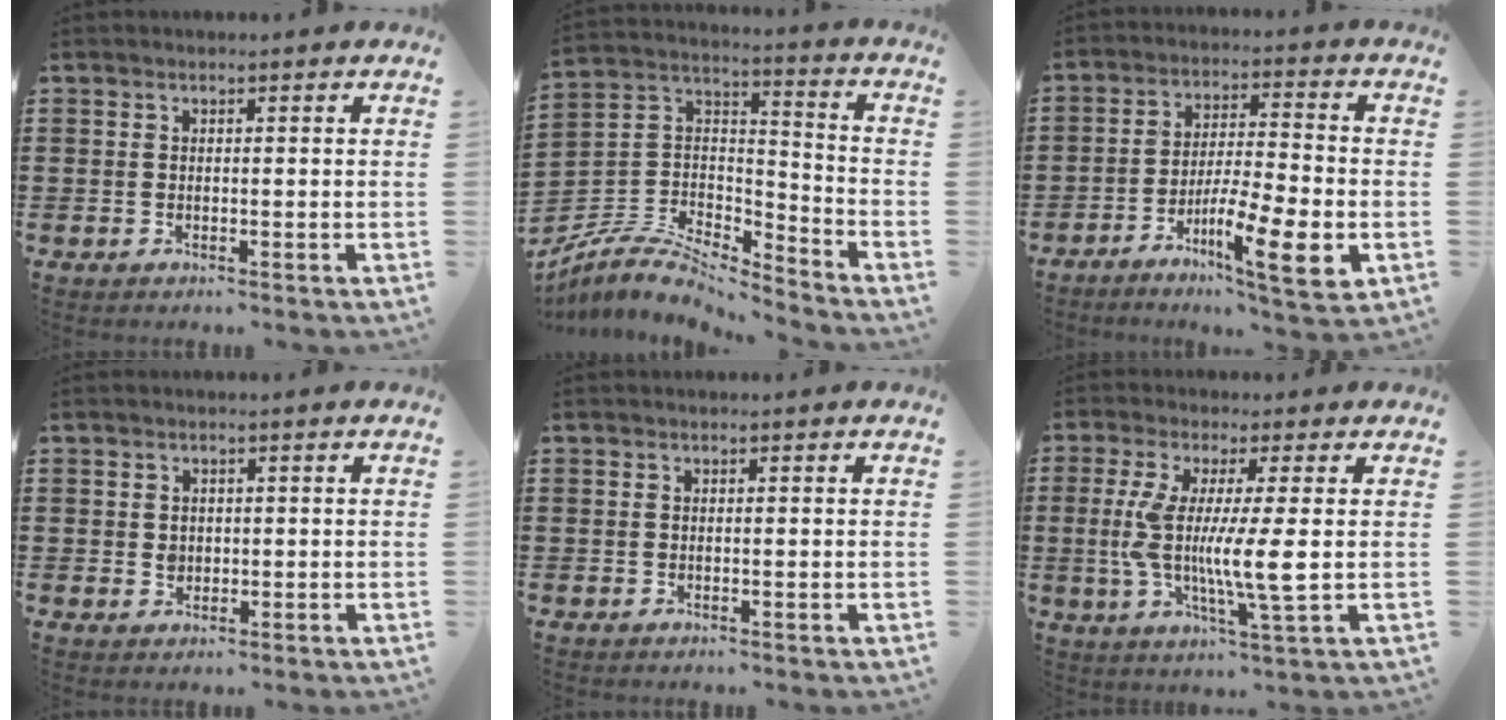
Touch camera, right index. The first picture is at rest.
{"total": 8.1, "force": [-6.9, 2.8, 3.2], "torque": [-0.079, 0.009, -0.138]}
{"total": 11.1, "force": [-5.2, 1.9, 9.6], "torque": [-0.164, 0.002, -0.090]}
{"total": 1.5, "force": [0.2, 1.3, 0.7], "torque": [-0.017, 0.005, 0.003]}
{"total": 0.0}
{"total": 8.9, "force": [0.0, 0.5, 8.9], "torque": [-0.185, -0.015, -0.008]}